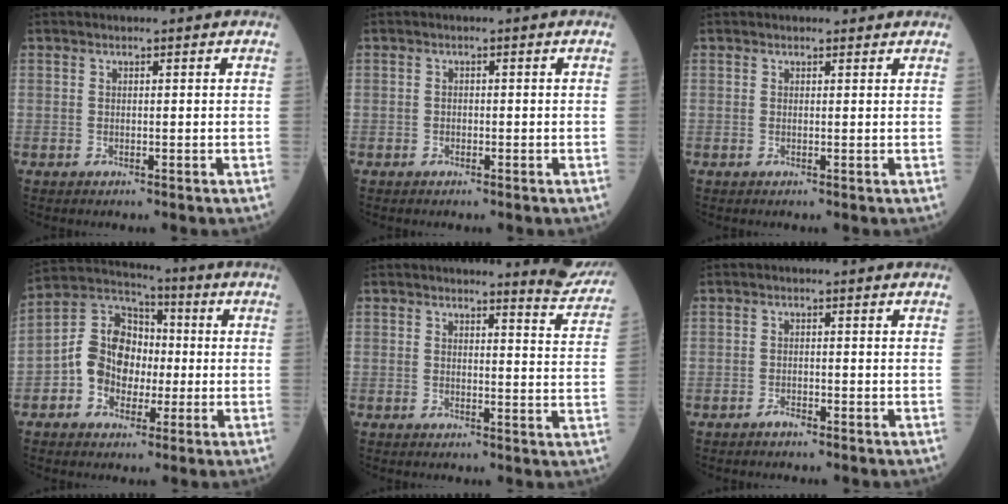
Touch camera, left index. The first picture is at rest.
{"total": 0.5, "force": [-0.3, 0.4, 0.2], "torque": [-0.002, 0.001, -0.007]}
{"total": 0.9, "force": [0.8, 0.5, 0.0], "torque": [-0.006, 0.001, 0.007]}
{"total": 10.3, "force": [-1.7, 8.3, 5.9], "torque": [-0.132, 0.035, -0.035]}
{"total": 6.1, "force": [6.1, 0.3, 0.4], "torque": [0.001, -0.046, 0.051]}
{"total": 1.1, "force": [-0.9, 0.2, 0.5], "torque": [-0.011, -0.001, -0.015]}